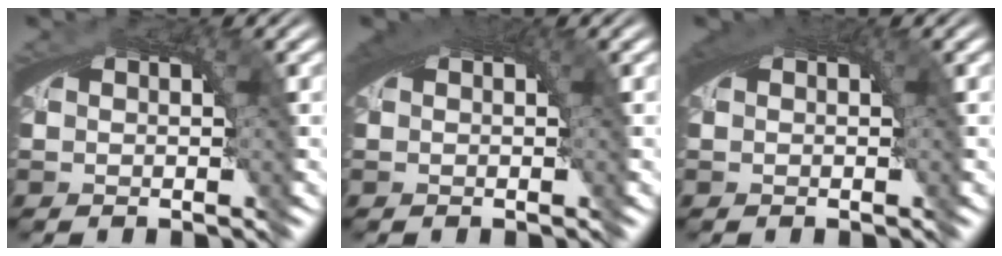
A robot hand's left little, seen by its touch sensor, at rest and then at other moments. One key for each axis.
{"total": 1.9, "fx": 0.7, "fy": 0.5, "fz": 1.7, "tx": -0.025, "ty": 0.006, "tz": 0.010}
{"total": 1.5, "fx": 0.5, "fy": 0.3, "fz": 1.4, "tx": -0.022, "ty": 0.004, "tz": 0.008}